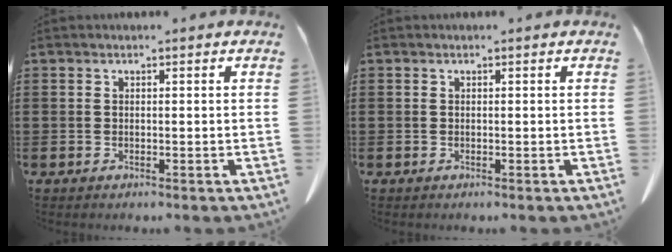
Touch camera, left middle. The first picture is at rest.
{"total": 0.0}